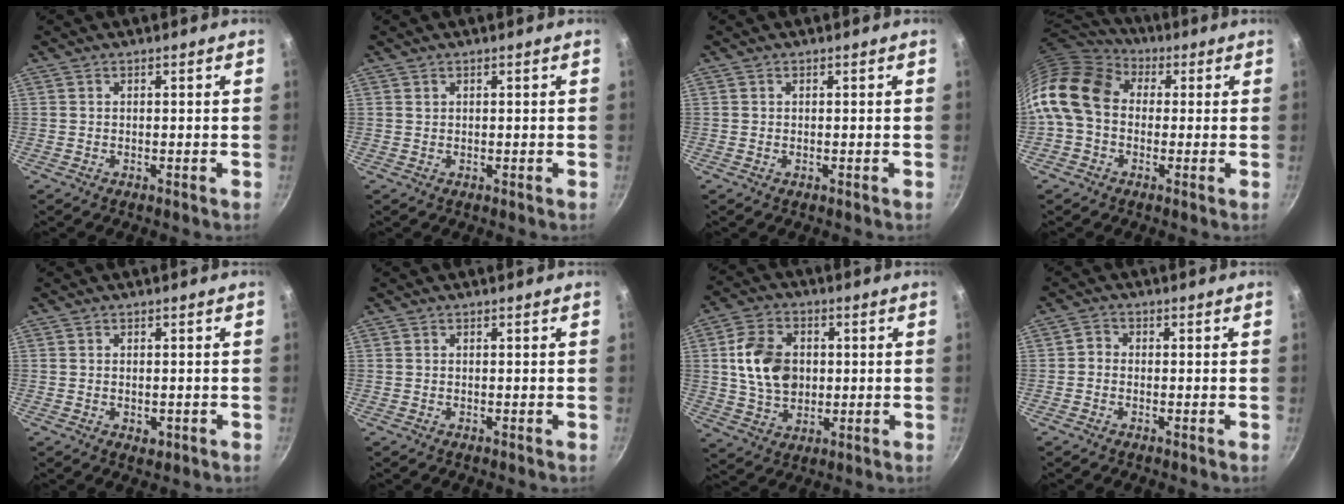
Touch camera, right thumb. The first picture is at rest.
{"total": 0.0}
{"total": 0.0}
{"total": 17.0, "force": [1.6, 13.1, 10.7], "torque": [-0.201, 0.033, 0.009]}
{"total": 2.0, "force": [-0.5, 1.3, 1.4], "torque": [-0.019, -0.004, -0.006]}
{"total": 0.0}
{"total": 12.0, "force": [1.3, 8.8, 8.1], "torque": [-0.125, 0.004, 0.023]}
{"total": 1.6, "force": [-0.8, 1.3, 0.6], "torque": [-0.010, 0.009, -0.020]}